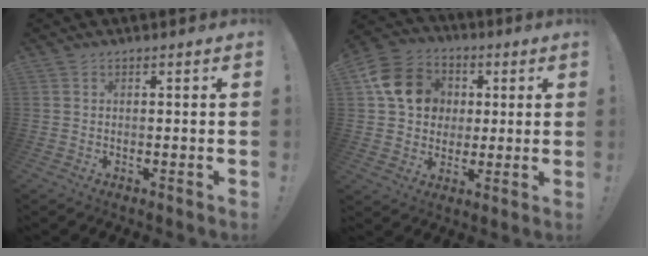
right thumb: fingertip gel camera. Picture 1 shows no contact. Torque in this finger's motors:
{"motor_torque": [0.85, 1.88, 0.30, -0.07, 0.05]}